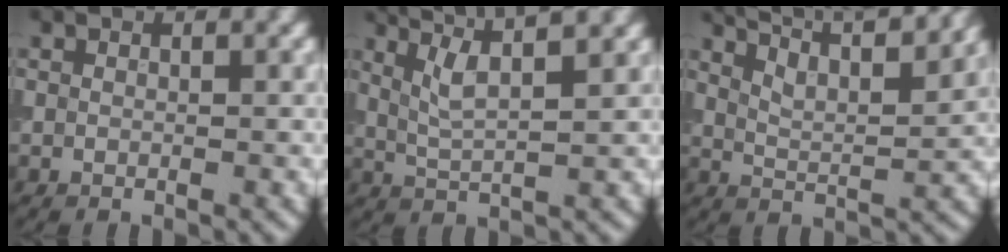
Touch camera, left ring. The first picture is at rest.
{"total": 4.7, "force": [2.8, 0.8, 3.7], "torque": [-0.072, 0.009, 0.049]}
{"total": 12.6, "force": [9.5, 3.9, 7.3], "torque": [-0.103, 0.036, 0.107]}